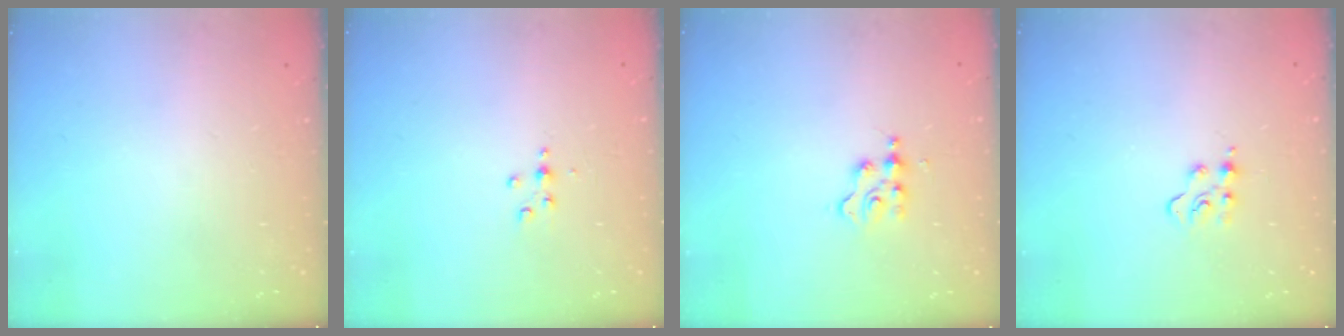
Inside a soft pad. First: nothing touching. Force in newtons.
{"total": 3.4, "press": 3.4, "slide": 0.4}
{"total": 2.3, "press": 2.3, "slide": 0.3}
{"total": 6.7, "press": 6.7, "slide": 0.5}